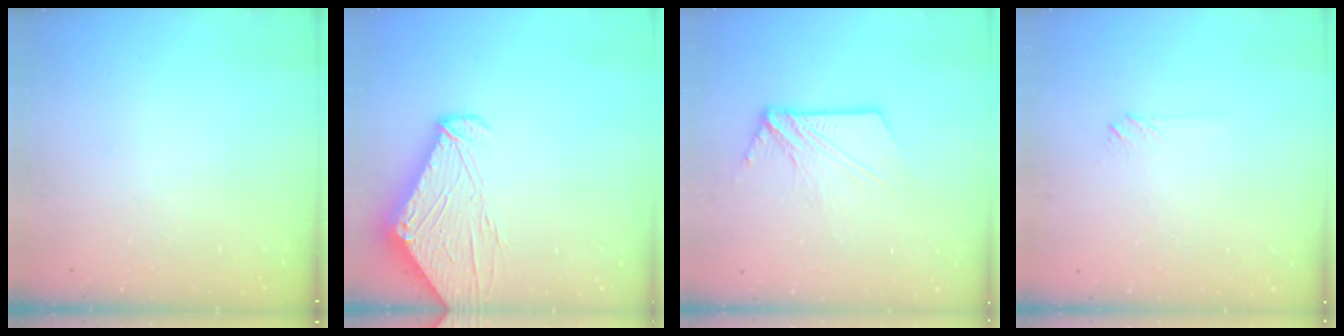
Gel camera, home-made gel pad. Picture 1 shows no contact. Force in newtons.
{"total": 10.2, "press": 10.1, "slide": 1.3}
{"total": 10.0, "press": 10.0, "slide": 0.8}
{"total": 2.0, "press": 2.0, "slide": 0.3}